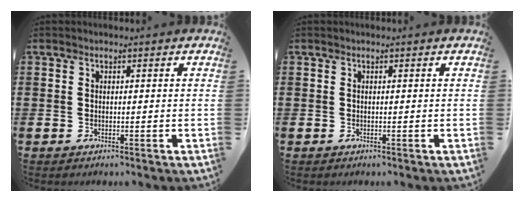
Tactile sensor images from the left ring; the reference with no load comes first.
{"total": 0.0}